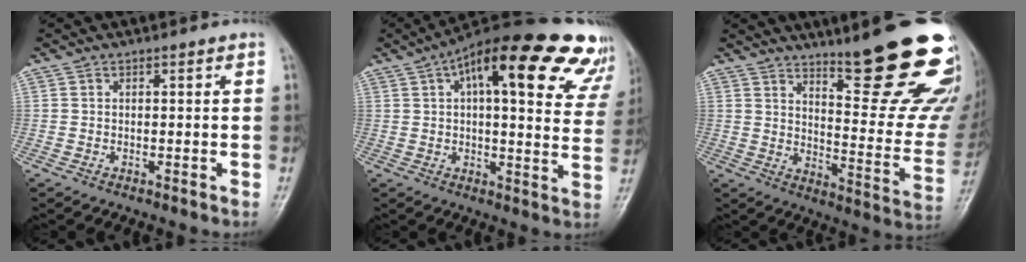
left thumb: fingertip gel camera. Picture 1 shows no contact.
{"total": 28.9, "force": [15.9, 9.8, 22.0], "torque": [-0.260, 0.006, 0.202]}
{"total": 24.5, "force": [16.3, 4.9, 17.5], "torque": [-0.200, -0.117, 0.226]}